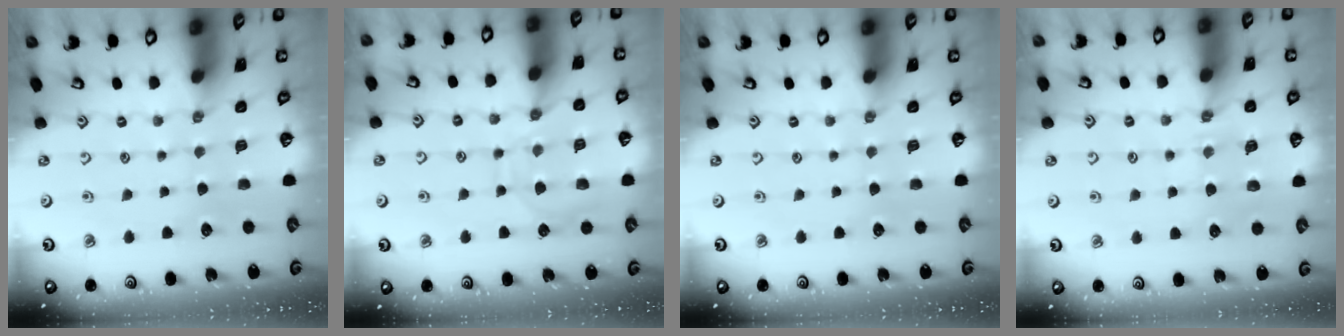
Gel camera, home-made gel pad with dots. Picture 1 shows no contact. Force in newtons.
{"total": 10.3, "press": 10.2, "slide": 1.0}
{"total": 0.0}
{"total": 5.8, "press": 5.8, "slide": 0.1}